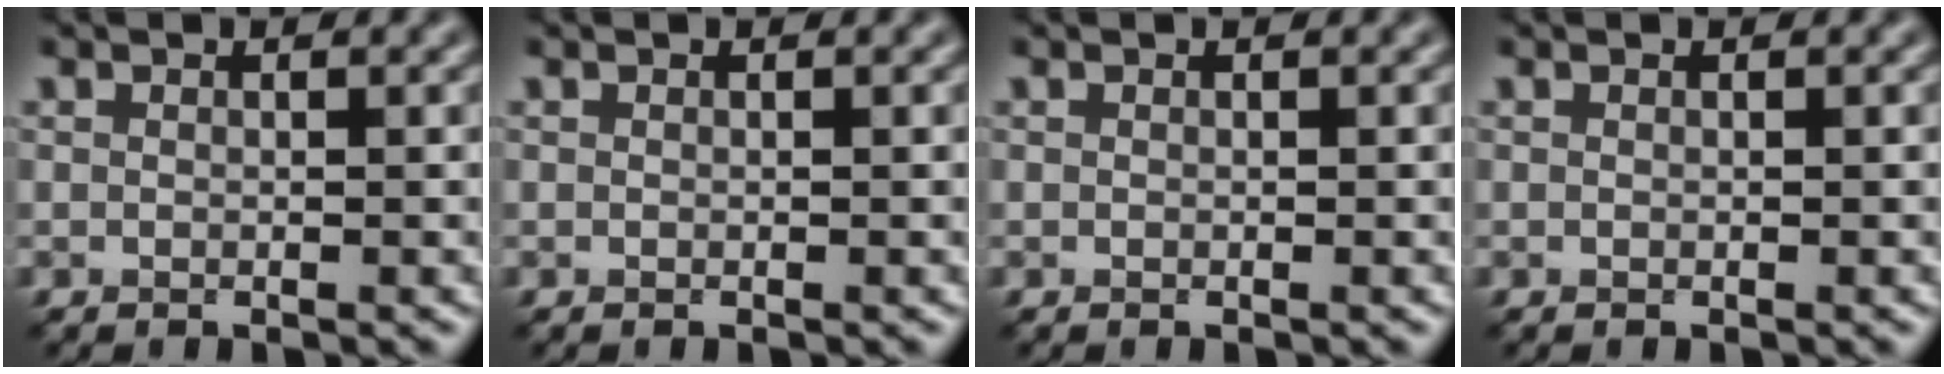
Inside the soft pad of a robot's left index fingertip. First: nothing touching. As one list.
[{"total": 0.0}, {"total": 0.0}, {"total": 0.0}]